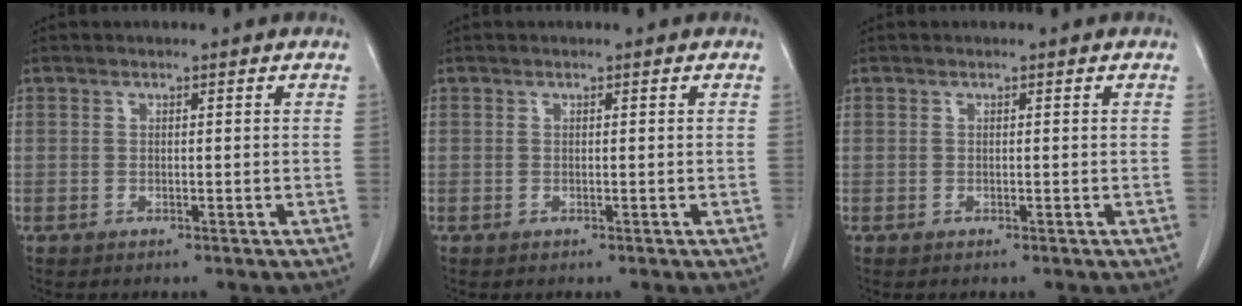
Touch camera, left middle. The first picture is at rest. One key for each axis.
{"total": 0.0}
{"total": 0.0}